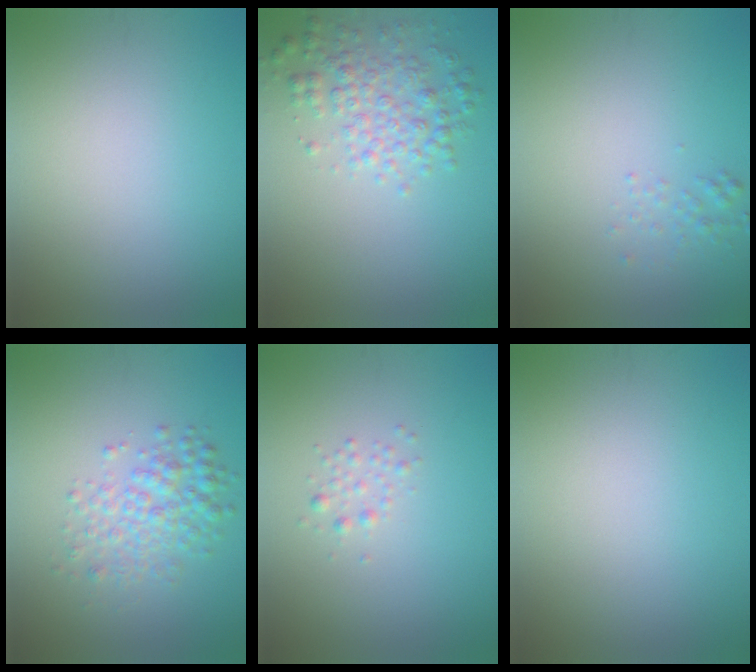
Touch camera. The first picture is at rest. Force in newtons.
{"total": 3.7, "press": 3.7, "slide": 0.1}
{"total": 1.0, "press": 1.0, "slide": 0.0}
{"total": 3.7, "press": 3.7, "slide": 0.0}
{"total": 1.1, "press": 1.1, "slide": 0.0}
{"total": 0.0}